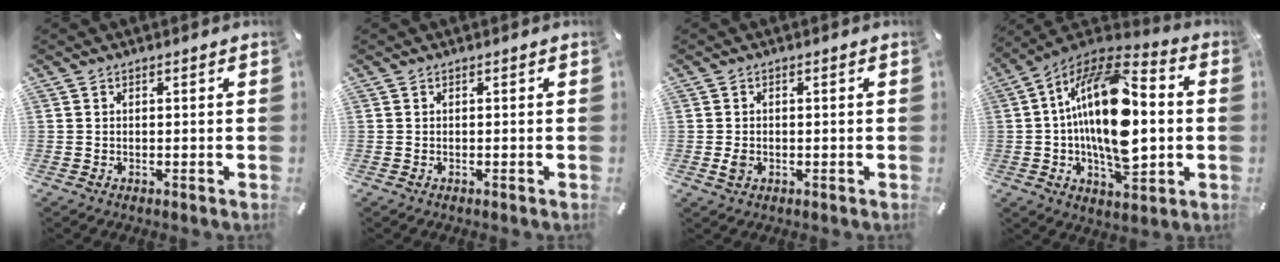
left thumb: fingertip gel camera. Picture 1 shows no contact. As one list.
[{"total": 0.0}, {"total": 2.0, "force": [-0.3, 1.4, 1.4], "torque": [-0.033, -0.001, -0.007]}, {"total": 22.5, "force": [0.4, 12.0, 19.0], "torque": [-0.364, -0.002, 0.004]}]